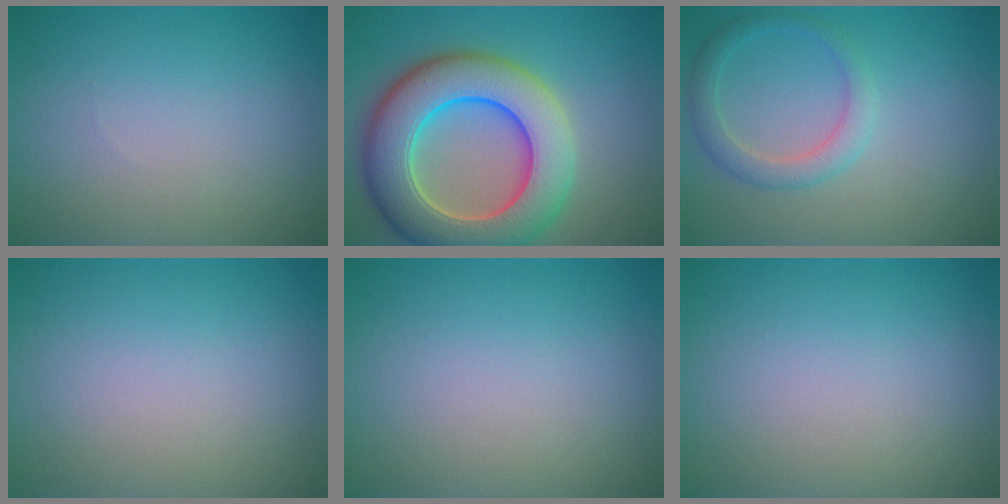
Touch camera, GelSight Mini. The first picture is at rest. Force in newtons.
{"total": 11.2, "press": 11.2, "slide": 0.6}
{"total": 2.6, "press": 2.6, "slide": 0.2}
{"total": 0.0}
{"total": 0.0}
{"total": 0.0}